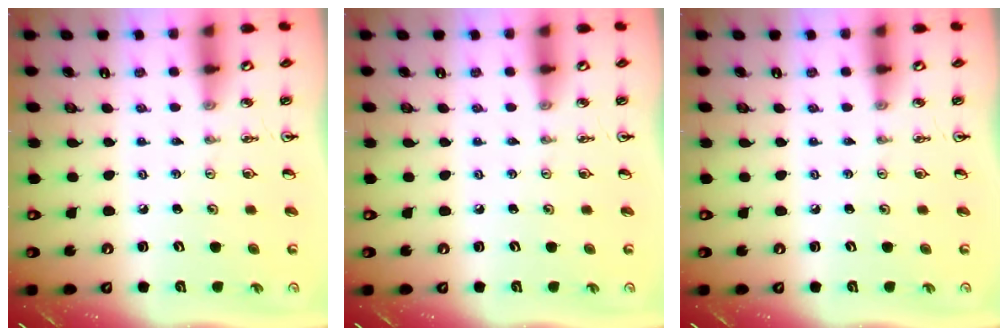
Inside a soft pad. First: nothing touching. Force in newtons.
{"total": 0.0}
{"total": 0.0}